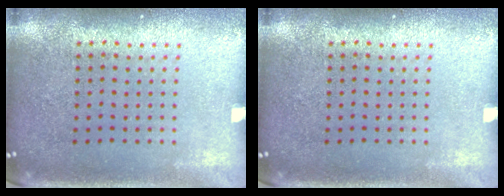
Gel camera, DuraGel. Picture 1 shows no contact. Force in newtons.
{"total": 0.0}